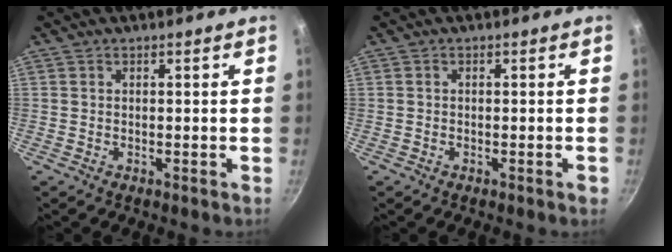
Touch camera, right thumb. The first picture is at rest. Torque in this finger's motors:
{"motor_torque": [0.22, 0.07, 0.65, 0.12, 0.01]}